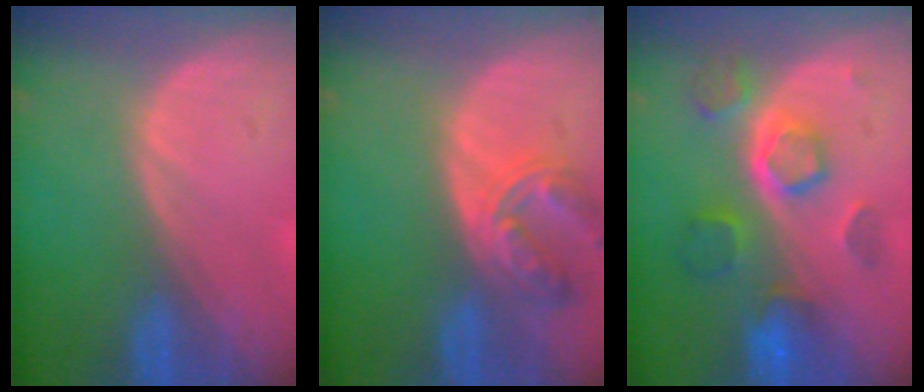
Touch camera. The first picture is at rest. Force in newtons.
{"total": 7.6, "press": 6.6, "slide": 3.6}
{"total": 8.5, "press": 7.7, "slide": 3.6}